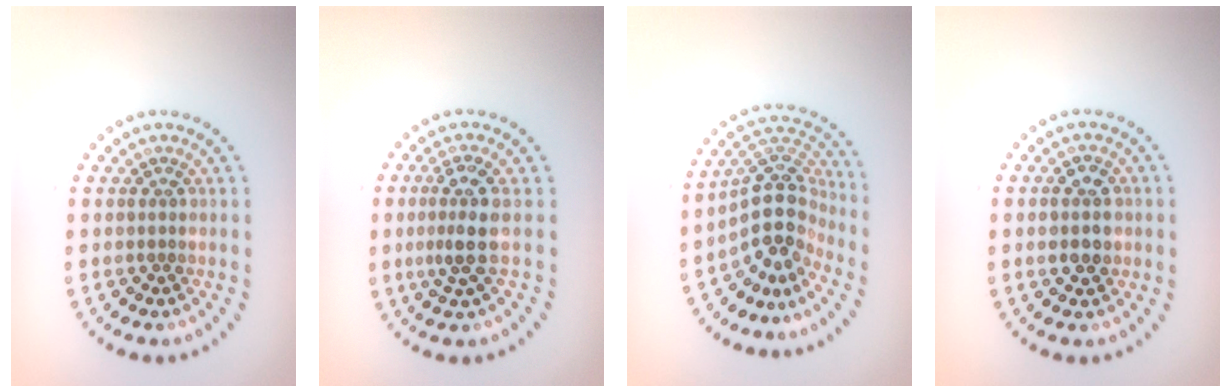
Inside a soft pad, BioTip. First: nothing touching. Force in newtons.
{"total": 2.7, "press": 2.3, "slide": 1.5}
{"total": 4.7, "press": 3.8, "slide": 2.6}
{"total": 2.3, "press": 2.3, "slide": 0.0}